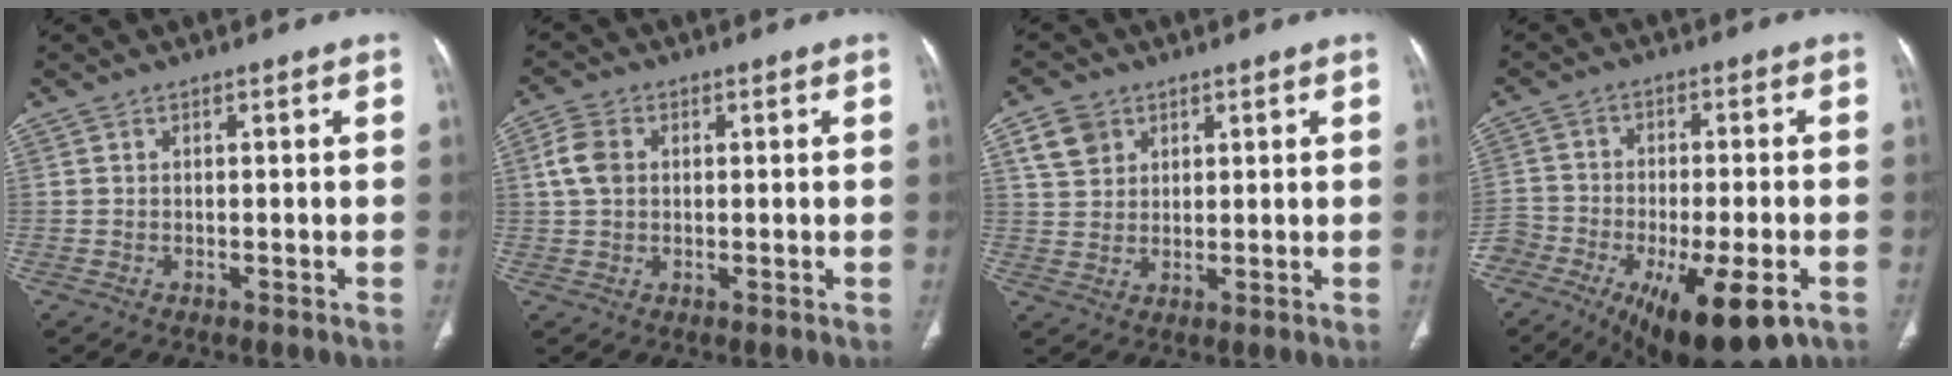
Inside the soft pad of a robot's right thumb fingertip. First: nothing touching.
{"total": 4.7, "force": [0.8, 3.5, 3.0], "torque": [-0.064, 0.007, 0.012]}
{"total": 5.6, "force": [2.8, 4.4, 2.2], "torque": [-0.025, -0.007, 0.057]}
{"total": 21.8, "force": [-11.4, 8.9, 16.3], "torque": [-0.298, 0.011, -0.182]}